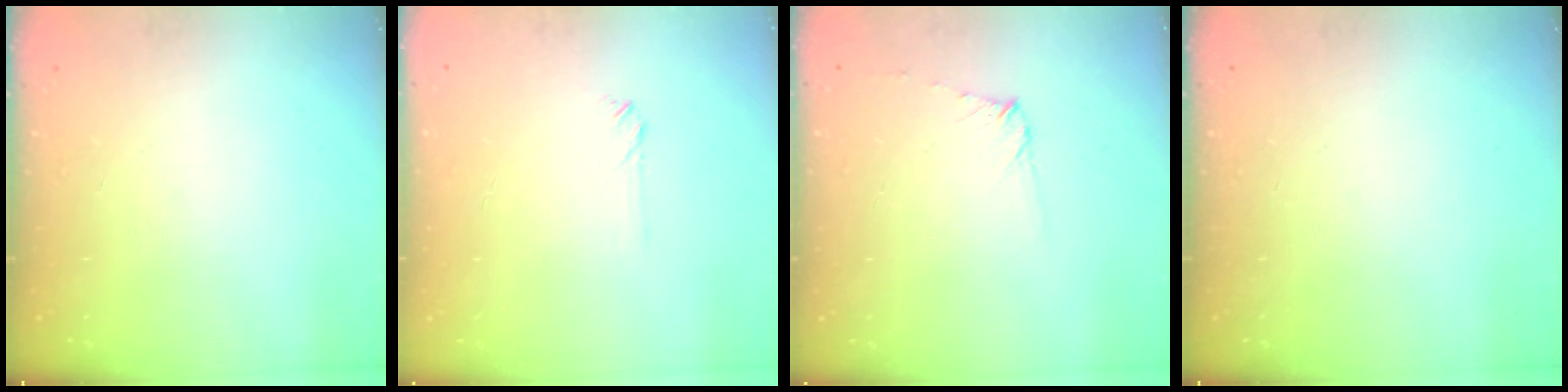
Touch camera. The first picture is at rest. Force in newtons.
{"total": 2.0, "press": 2.0, "slide": 0.3}
{"total": 5.1, "press": 5.1, "slide": 0.8}
{"total": 0.0}